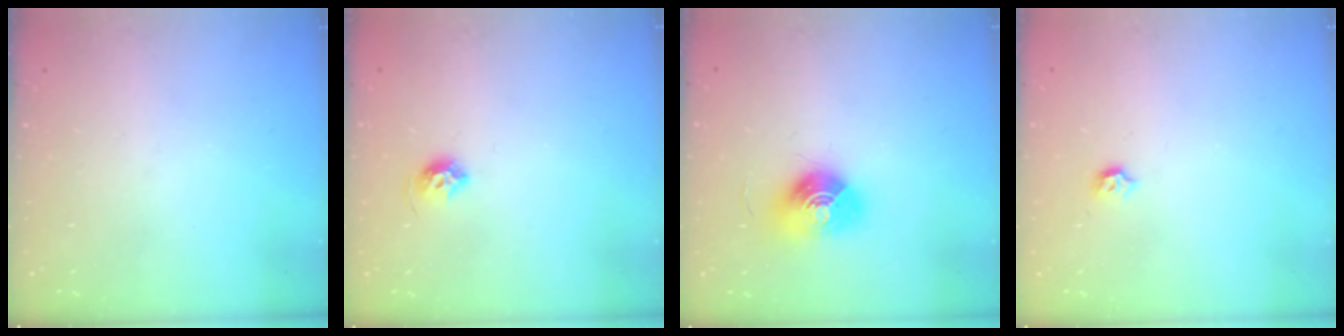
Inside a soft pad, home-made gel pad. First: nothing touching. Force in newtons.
{"total": 6.9, "press": 6.8, "slide": 0.9}
{"total": 11.1, "press": 11.1, "slide": 0.2}
{"total": 3.7, "press": 3.6, "slide": 0.6}